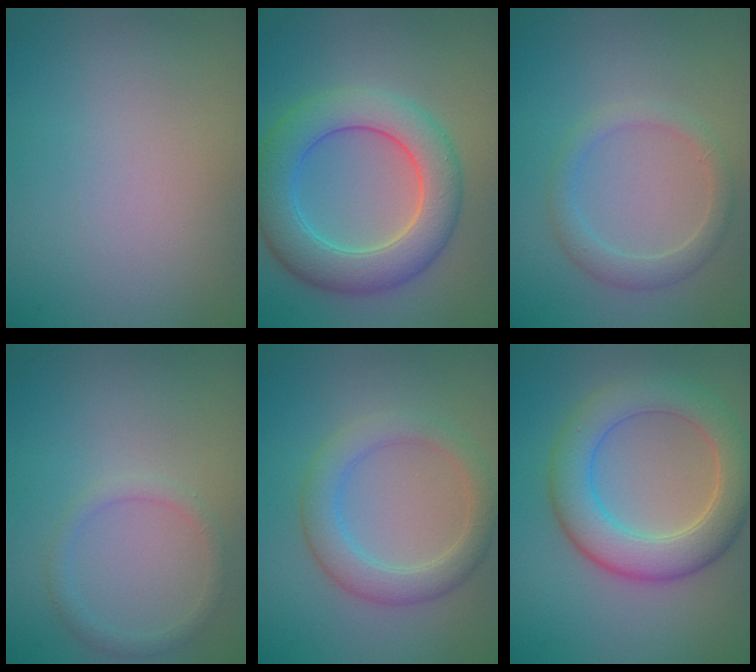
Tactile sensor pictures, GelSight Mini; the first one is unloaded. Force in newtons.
{"total": 7.3, "press": 7.3, "slide": 0.4}
{"total": 2.3, "press": 2.3, "slide": 0.0}
{"total": 1.4, "press": 1.4, "slide": 0.2}
{"total": 3.8, "press": 3.8, "slide": 0.1}
{"total": 6.4, "press": 6.4, "slide": 0.4}